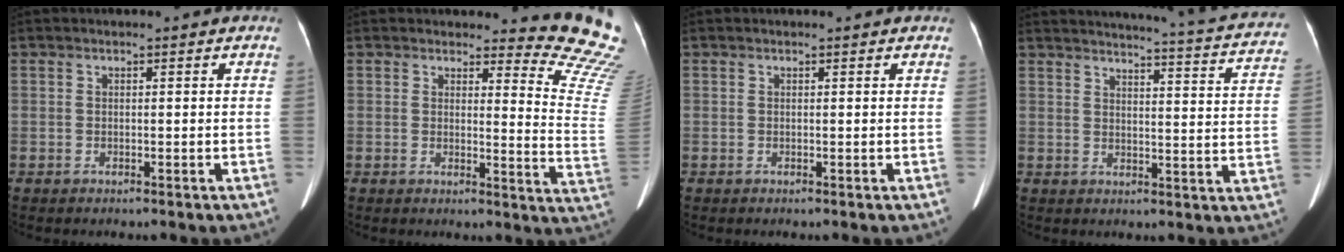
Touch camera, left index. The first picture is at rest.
{"total": 12.0, "force": [12.0, -0.3, 1.0], "torque": [0.009, -0.152, 0.100]}
{"total": 1.4, "force": [1.3, 0.1, 0.3], "torque": [-0.013, 0.007, 0.013]}
{"total": 23.7, "force": [22.1, 1.7, 8.3], "torque": [-0.107, -0.067, 0.241]}